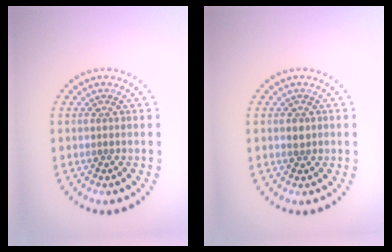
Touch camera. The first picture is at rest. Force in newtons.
{"total": 1.0, "press": 1.0, "slide": 0.3}